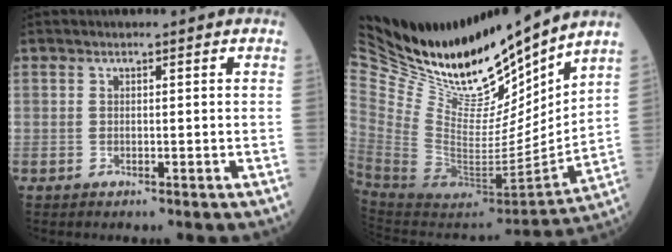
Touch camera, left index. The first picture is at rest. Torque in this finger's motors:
{"motor_torque": [0.91, -1.23, -0.01, -0.02]}